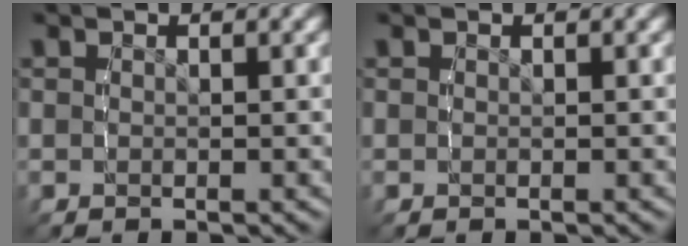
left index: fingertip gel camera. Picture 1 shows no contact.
{"total": 0.0}